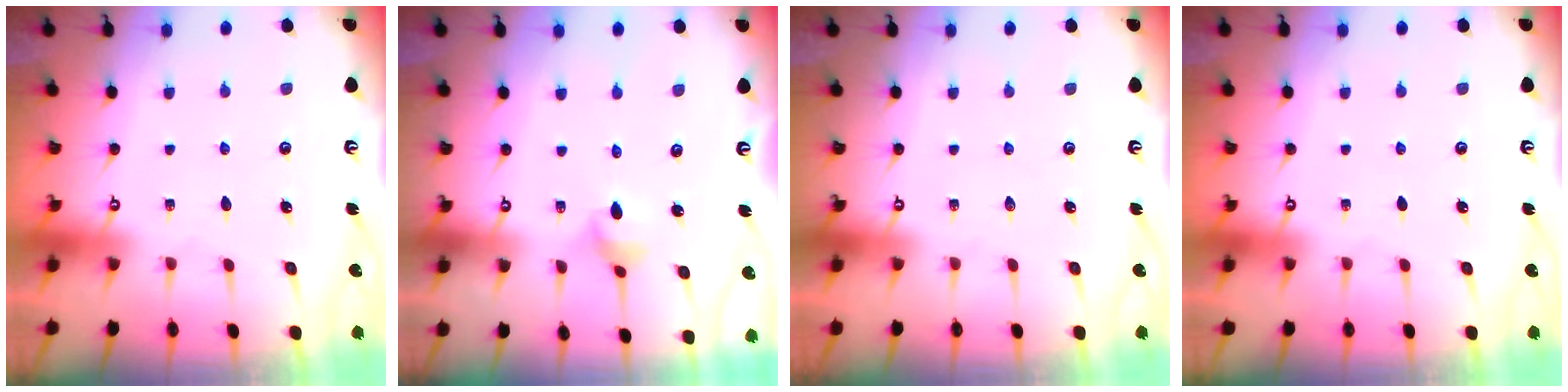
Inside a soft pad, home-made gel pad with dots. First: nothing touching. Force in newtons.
{"total": 3.0, "press": 2.9, "slide": 0.6}
{"total": 0.0}
{"total": 0.0}